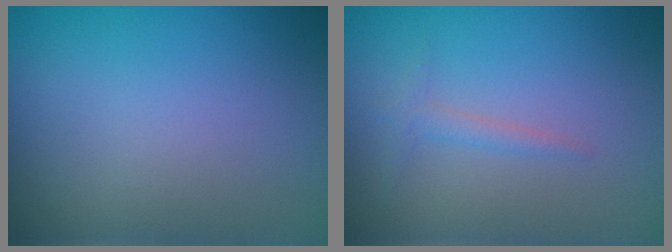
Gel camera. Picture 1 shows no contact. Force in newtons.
{"total": 1.1, "press": 1.1, "slide": 0.0}